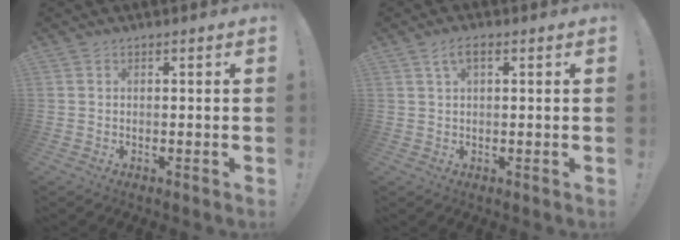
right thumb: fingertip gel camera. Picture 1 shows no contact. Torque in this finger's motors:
{"motor_torque": [0.01, 0.01, 0.06, 0.12, 0.00]}